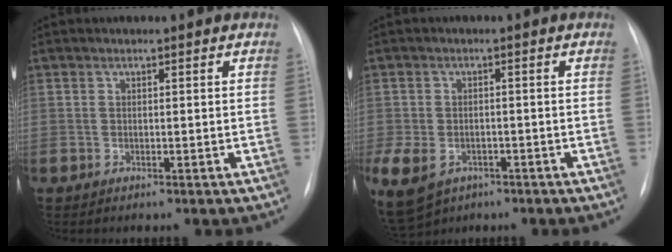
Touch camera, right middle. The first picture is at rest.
{"total": 16.3, "force": [-7.3, 12.4, 7.6], "torque": [-0.235, -0.013, -0.102]}